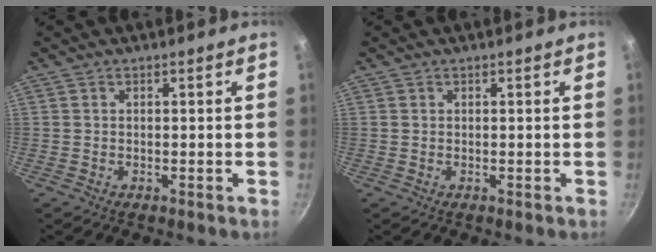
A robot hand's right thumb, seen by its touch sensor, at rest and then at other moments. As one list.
[{"total": 0.0}]